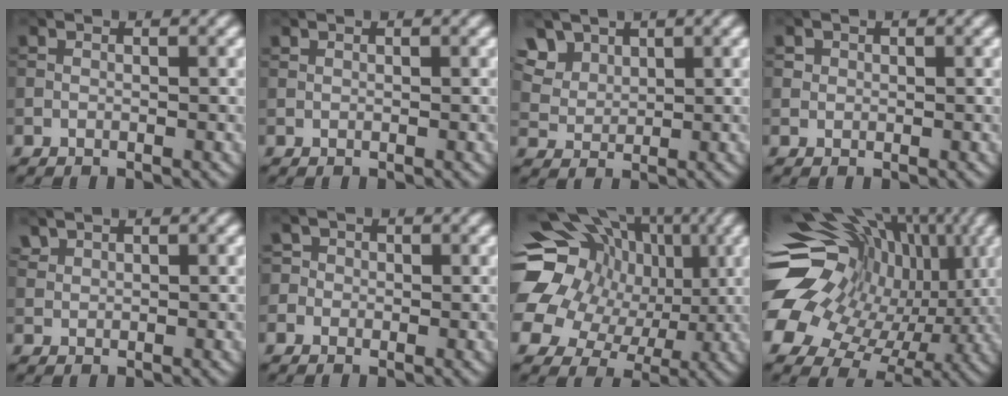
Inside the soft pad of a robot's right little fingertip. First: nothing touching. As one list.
[{"total": 0.0}, {"total": 4.0, "force": [2.3, 3.0, 1.2], "torque": [-0.036, 0.002, 0.058]}, {"total": 0.9, "force": [0.3, 0.8, 0.2], "torque": [0.001, 0.000, 0.002]}, {"total": 1.0, "force": [0.8, 0.6, 0.3], "torque": [-0.006, 0.001, 0.016]}, {"total": 1.2, "force": [-0.2, 1.2, -0.2], "torque": [0.020, -0.002, -0.015]}, {"total": 19.5, "force": [3.9, 16.9, 8.9], "torque": [-0.193, 0.043, 0.023]}, {"total": 18.8, "force": [2.3, 14.6, 11.5], "torque": [-0.229, 0.045, 0.028]}]